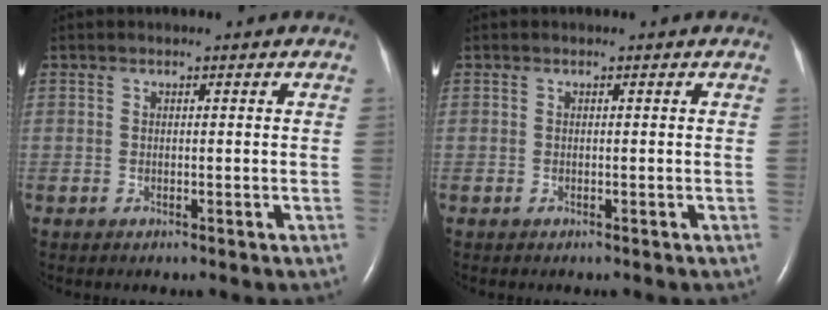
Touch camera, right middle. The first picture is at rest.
{"total": 0.0}